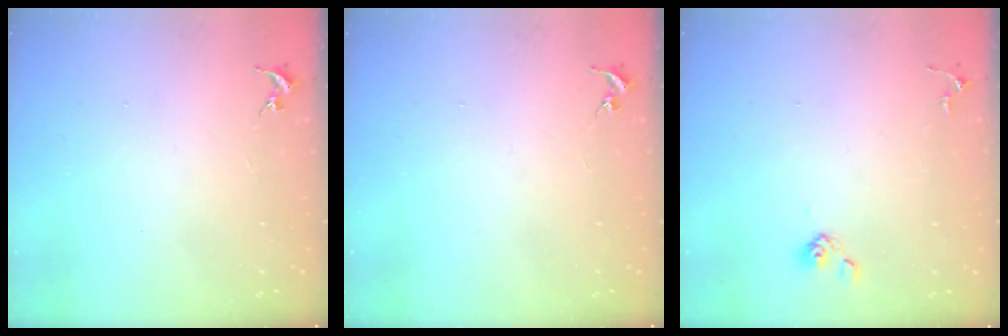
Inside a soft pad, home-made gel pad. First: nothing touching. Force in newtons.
{"total": 0.0}
{"total": 3.9, "press": 3.6, "slide": 1.5}